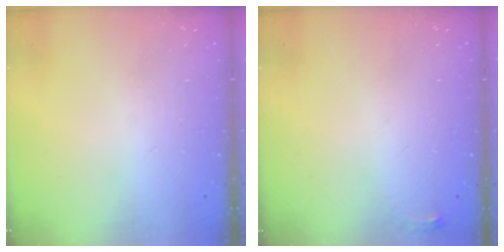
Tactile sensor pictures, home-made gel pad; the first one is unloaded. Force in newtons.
{"total": 3.6, "press": 3.6, "slide": 0.5}